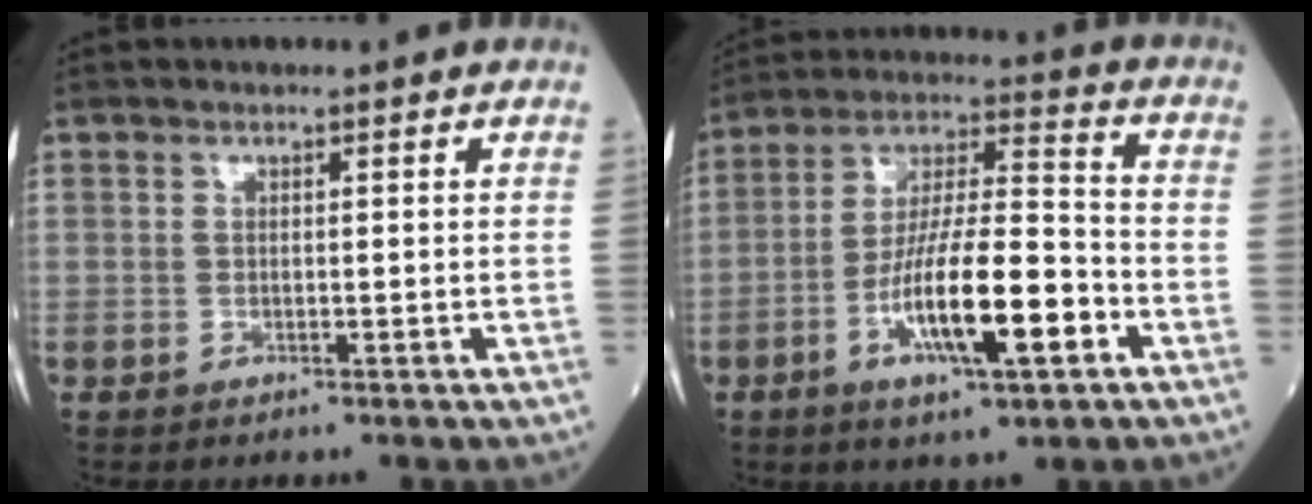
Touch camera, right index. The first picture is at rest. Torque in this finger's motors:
{"motor_torque": [1.83, -0.32, 1.06, 0.21]}